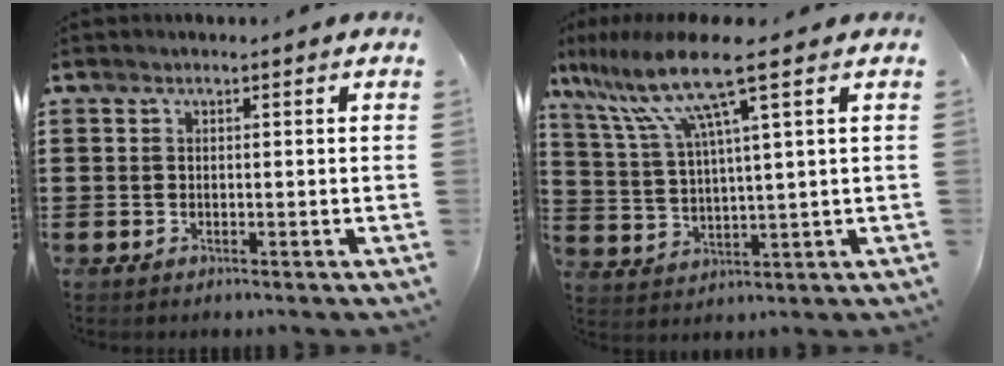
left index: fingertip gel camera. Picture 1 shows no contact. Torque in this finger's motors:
{"motor_torque": [0.51, -0.75, 0.94, 0.21]}